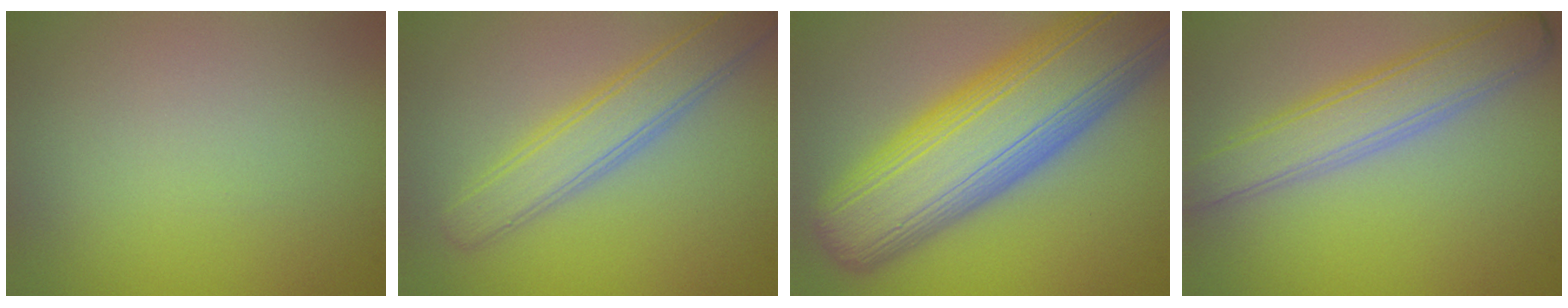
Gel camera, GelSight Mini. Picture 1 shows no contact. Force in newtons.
{"total": 4.5, "press": 4.5, "slide": 0.2}
{"total": 14.7, "press": 14.7, "slide": 0.8}
{"total": 4.8, "press": 4.8, "slide": 0.2}